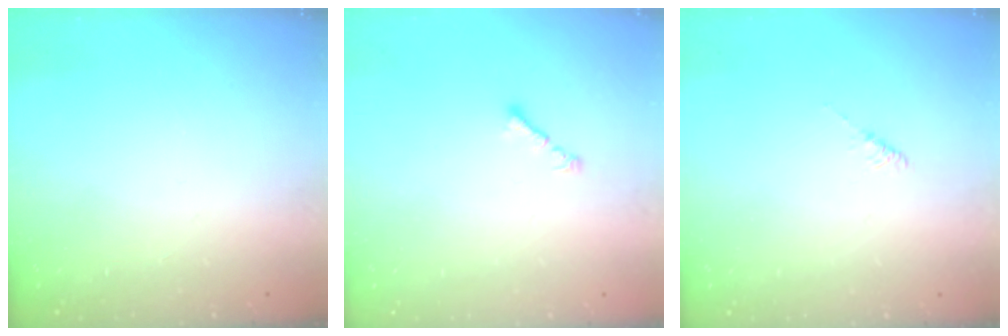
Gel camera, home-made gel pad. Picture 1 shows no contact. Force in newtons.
{"total": 1.9, "press": 1.8, "slide": 0.6}
{"total": 2.0, "press": 1.9, "slide": 0.4}